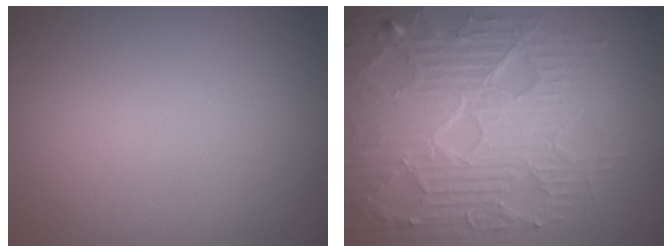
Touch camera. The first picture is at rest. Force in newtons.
{"total": 9.0, "press": 6.5, "slide": 6.3}